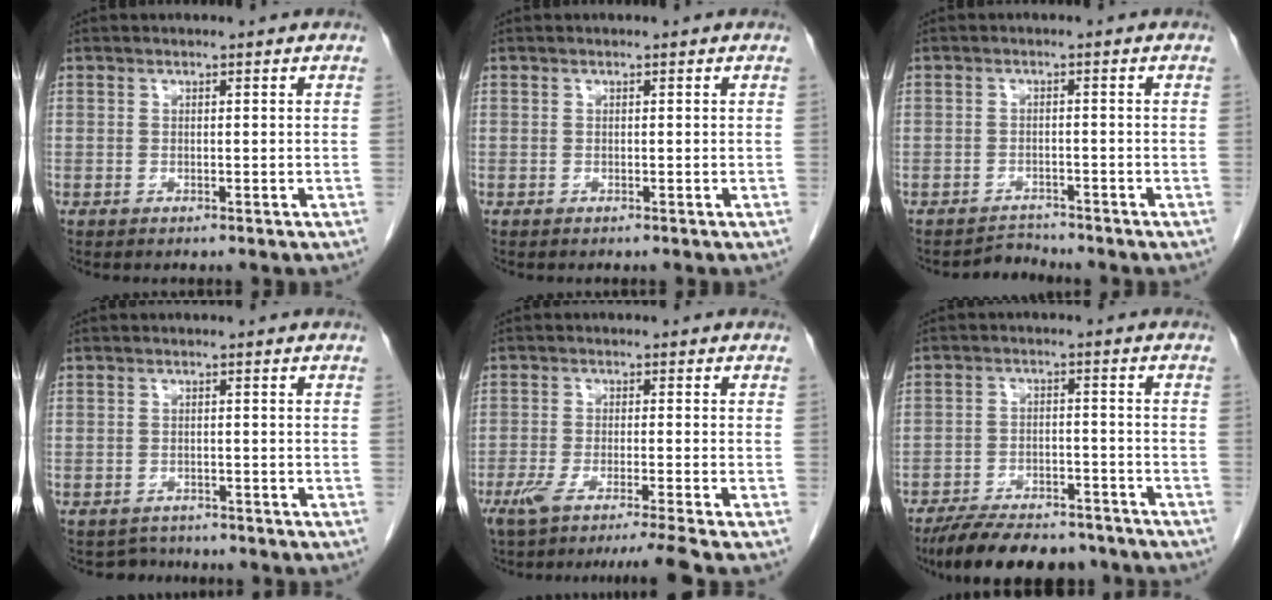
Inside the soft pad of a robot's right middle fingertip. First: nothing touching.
{"total": 0.0}
{"total": 2.3, "force": [-2.0, 0.1, -1.1], "torque": [0.024, -0.006, -0.031]}
{"total": 2.3, "force": [-2.0, 0.9, -0.6], "torque": [0.007, -0.002, -0.031]}
{"total": 9.5, "force": [-7.8, -1.8, 5.2], "torque": [-0.064, -0.024, -0.121]}
{"total": 13.9, "force": [-12.1, 4.3, 5.4], "torque": [-0.081, 0.002, -0.175]}